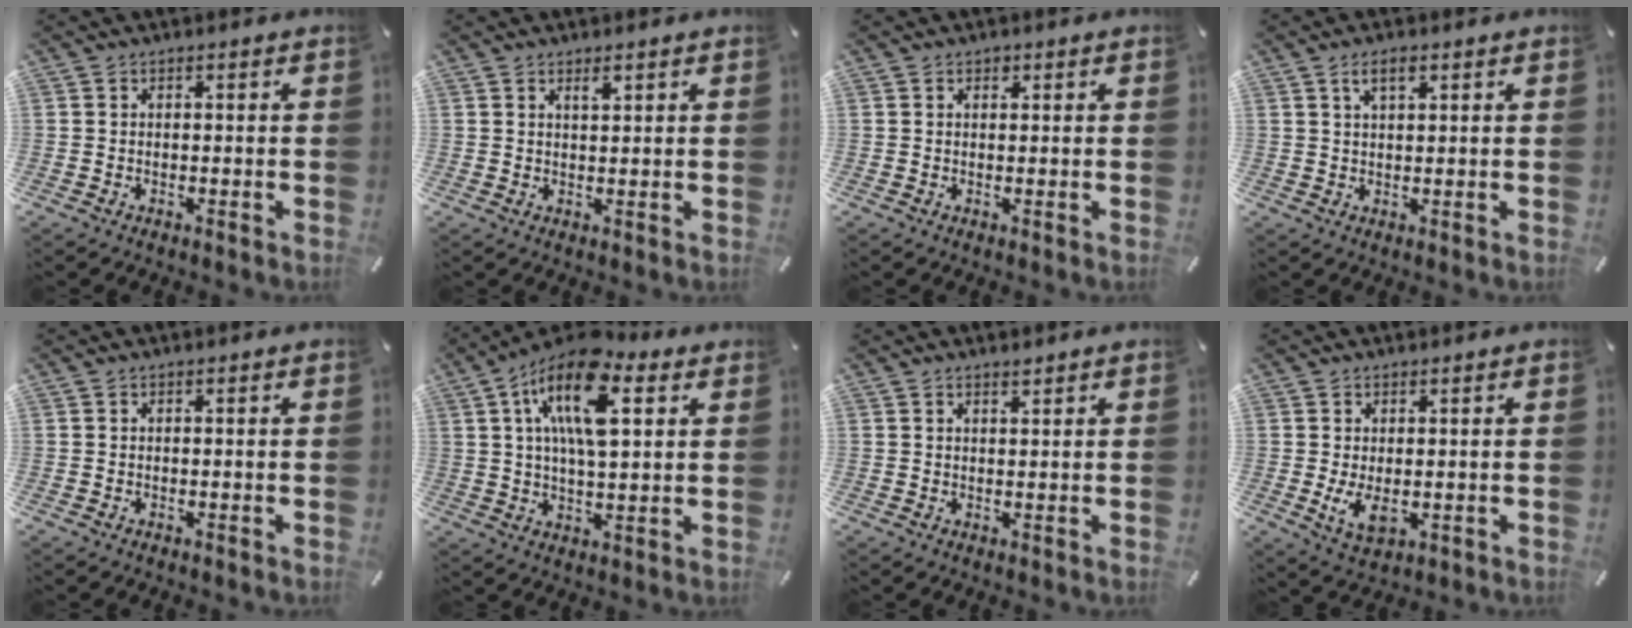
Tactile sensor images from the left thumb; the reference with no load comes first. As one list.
[{"total": 1.7, "force": [1.2, 0.5, 1.0], "torque": [-0.014, -0.003, 0.020]}, {"total": 0.9, "force": [0.4, 0.7, 0.2], "torque": [-0.004, 0.002, 0.008]}, {"total": 3.3, "force": [1.8, 1.2, 2.5], "torque": [-0.053, 0.003, 0.031]}, {"total": 0.0}, {"total": 16.6, "force": [6.8, 7.7, 13.0], "torque": [-0.251, -0.016, 0.110]}, {"total": 1.1, "force": [1.0, 0.2, 0.3], "torque": [-0.007, -0.002, 0.019]}, {"total": 5.3, "force": [-0.3, 3.0, 4.4], "torque": [-0.088, -0.010, -0.010]}]